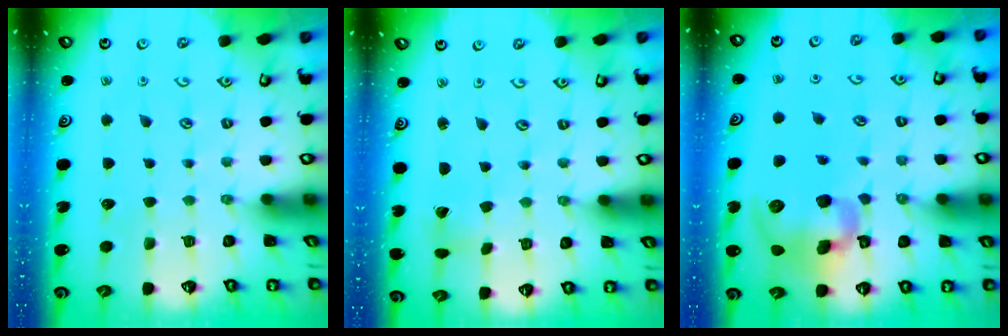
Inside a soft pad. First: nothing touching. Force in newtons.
{"total": 1.9, "press": 1.9, "slide": 0.0}
{"total": 15.0, "press": 14.8, "slide": 2.4}